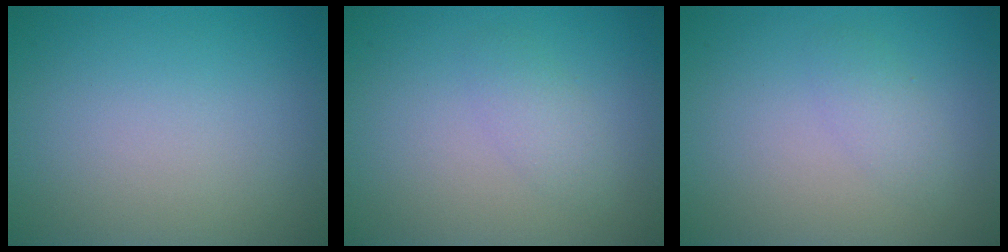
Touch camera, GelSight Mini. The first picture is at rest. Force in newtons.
{"total": 1.6, "press": 1.6, "slide": 0.1}
{"total": 1.5, "press": 1.5, "slide": 0.1}